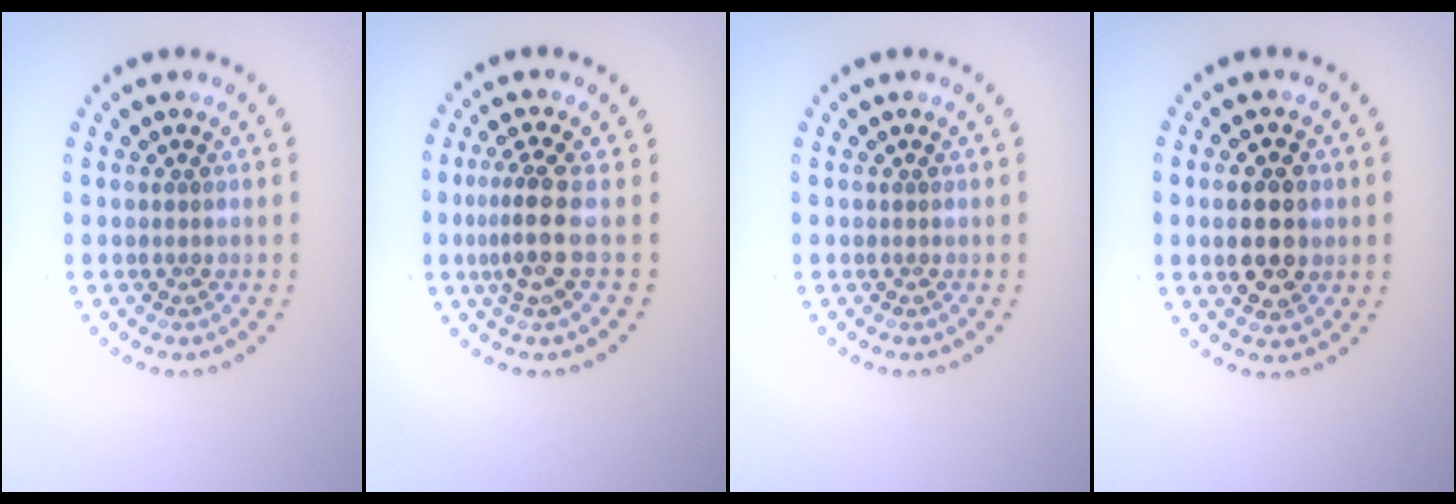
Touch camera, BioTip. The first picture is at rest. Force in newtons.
{"total": 3.3, "press": 2.5, "slide": 2.2}
{"total": 0.0}
{"total": 4.4, "press": 4.4, "slide": 0.3}